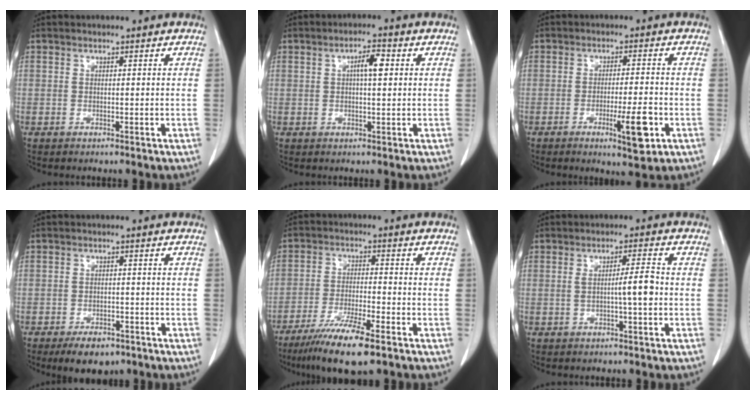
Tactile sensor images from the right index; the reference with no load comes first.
{"total": 3.7, "force": [0.9, 0.9, 3.5], "torque": [-0.062, 0.008, 0.013]}
{"total": 6.8, "force": [-2.7, 0.8, 6.2], "torque": [-0.096, -0.009, -0.035]}
{"total": 5.7, "force": [-3.9, 2.8, 2.9], "torque": [-0.045, -0.001, -0.056]}
{"total": 10.4, "force": [-7.0, 0.9, 7.6], "torque": [-0.141, -0.028, -0.120]}
{"total": 3.8, "force": [-0.6, -0.2, 3.8], "torque": [-0.063, 0.002, -0.009]}